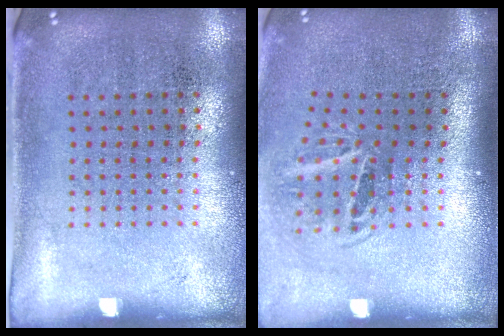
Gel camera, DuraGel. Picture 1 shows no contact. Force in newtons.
{"total": 1.9, "press": 1.3, "slide": 1.4}